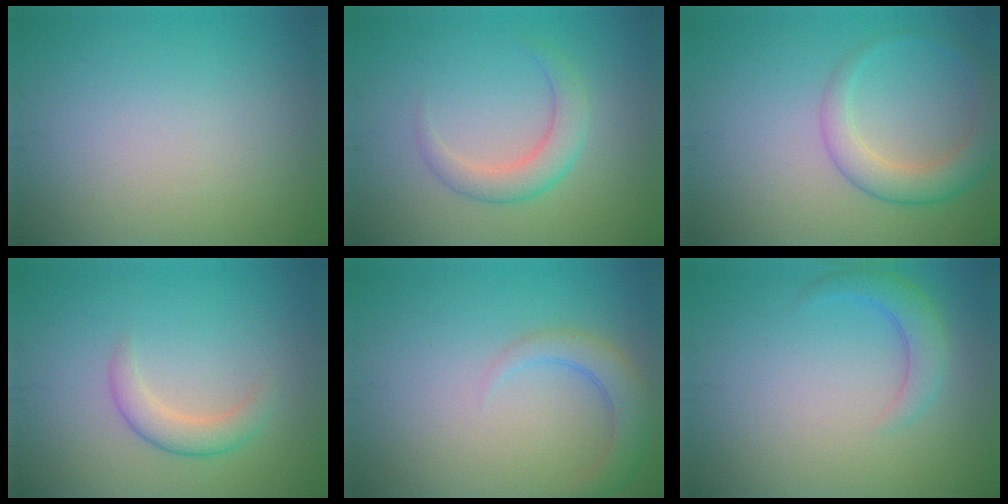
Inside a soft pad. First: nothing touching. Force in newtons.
{"total": 2.8, "press": 2.8, "slide": 0.1}
{"total": 2.9, "press": 2.8, "slide": 0.1}
{"total": 2.4, "press": 2.4, "slide": 0.2}
{"total": 3.0, "press": 3.0, "slide": 0.3}
{"total": 2.6, "press": 2.6, "slide": 0.2}